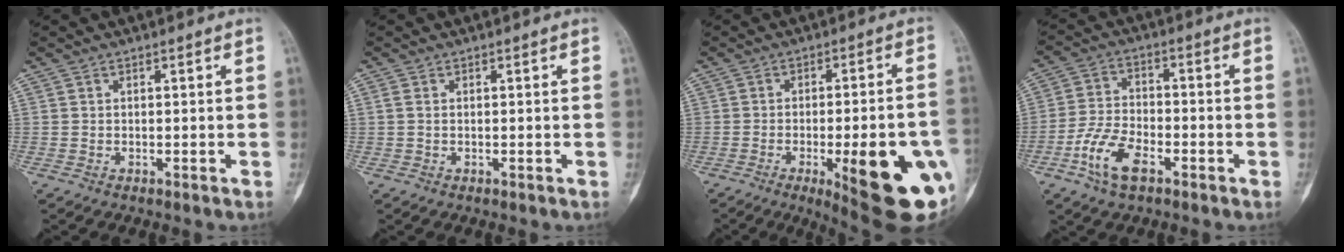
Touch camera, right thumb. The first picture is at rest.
{"total": 0.7, "force": [0.1, 0.5, 0.5], "torque": [-0.014, 0.000, 0.003]}
{"total": 22.5, "force": [-7.2, 6.1, 20.5], "torque": [-0.210, 0.004, -0.076]}
{"total": 9.4, "force": [-4.6, 4.8, 6.7], "torque": [-0.137, 0.019, -0.088]}